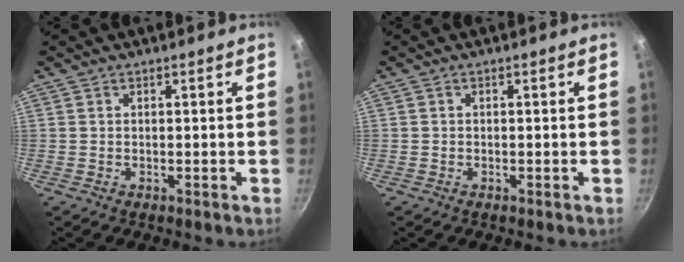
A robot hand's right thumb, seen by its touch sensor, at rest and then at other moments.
{"total": 0.0}